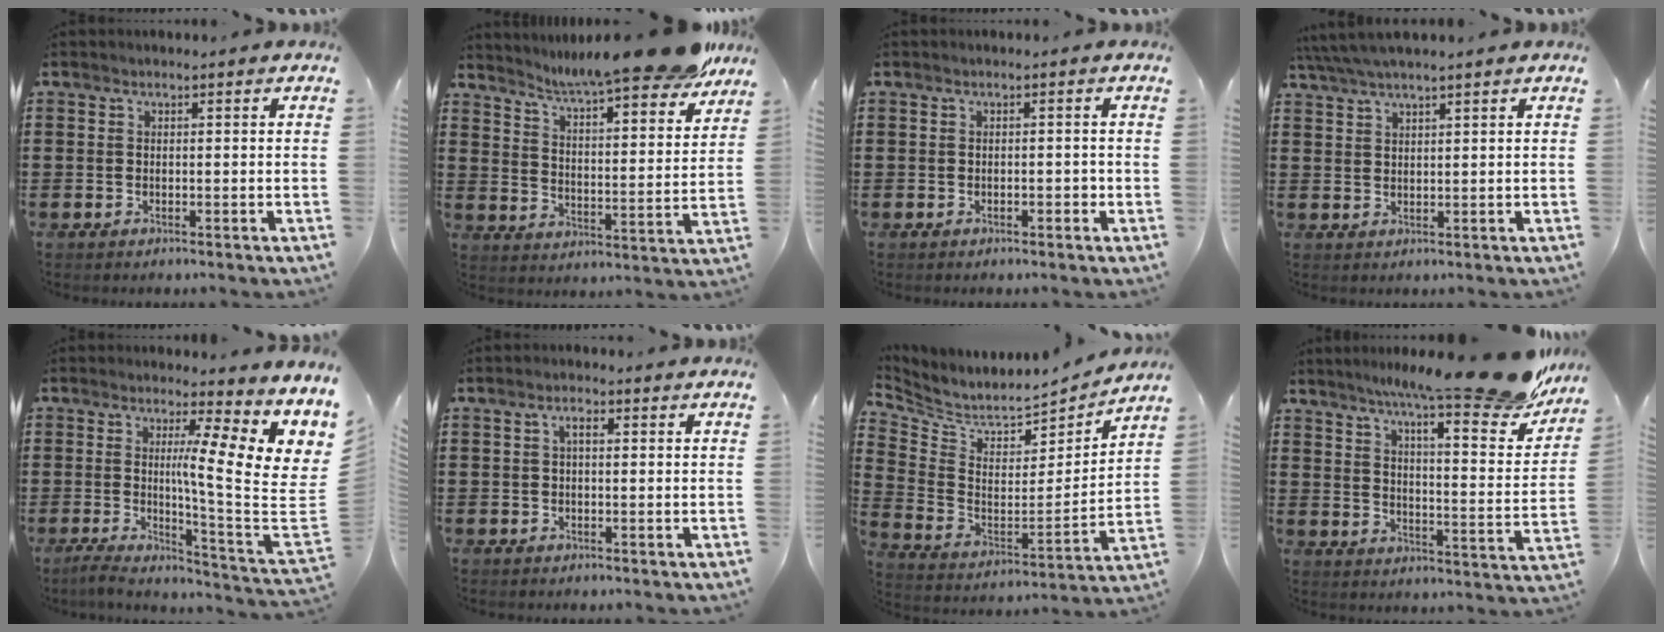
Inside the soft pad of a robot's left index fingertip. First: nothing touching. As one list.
[{"total": 9.9, "force": [8.8, -0.1, 4.5], "torque": [-0.097, -0.054, 0.142]}, {"total": 1.2, "force": [-0.7, 0.5, 0.9], "torque": [-0.018, 0.002, -0.013]}, {"total": 3.2, "force": [2.7, 0.0, 1.7], "torque": [-0.038, -0.001, 0.050]}, {"total": 11.5, "force": [4.5, 2.7, 10.3], "torque": [-0.156, -0.051, 0.070]}, {"total": 1.7, "force": [0.4, 0.7, 1.5], "torque": [-0.031, 0.007, 0.004]}, {"total": 5.5, "force": [5.4, 1.3, 0.7], "torque": [-0.050, -0.055, 0.088]}, {"total": 15.3, "force": [12.3, 0.7, 9.0], "torque": [-0.143, -0.077, 0.191]}]